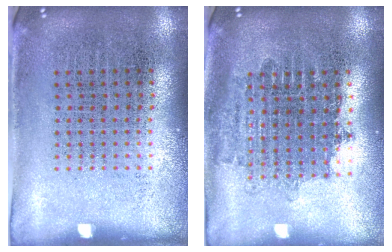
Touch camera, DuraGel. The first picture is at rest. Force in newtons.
{"total": 1.6, "press": 1.3, "slide": 0.9}